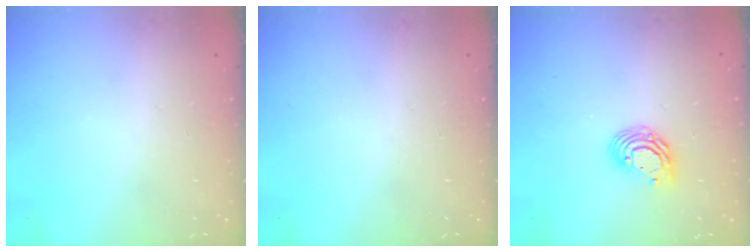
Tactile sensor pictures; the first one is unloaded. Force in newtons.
{"total": 0.0}
{"total": 8.1, "press": 8.0, "slide": 1.4}